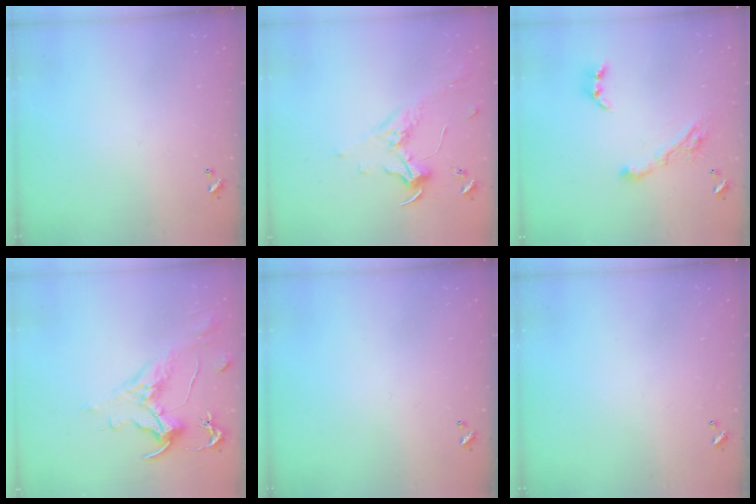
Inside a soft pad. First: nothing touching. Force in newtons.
{"total": 1.8, "press": 1.7, "slide": 0.7}
{"total": 9.2, "press": 9.1, "slide": 1.1}
{"total": 1.6, "press": 0.7, "slide": 1.5}
{"total": 0.0}
{"total": 0.0}